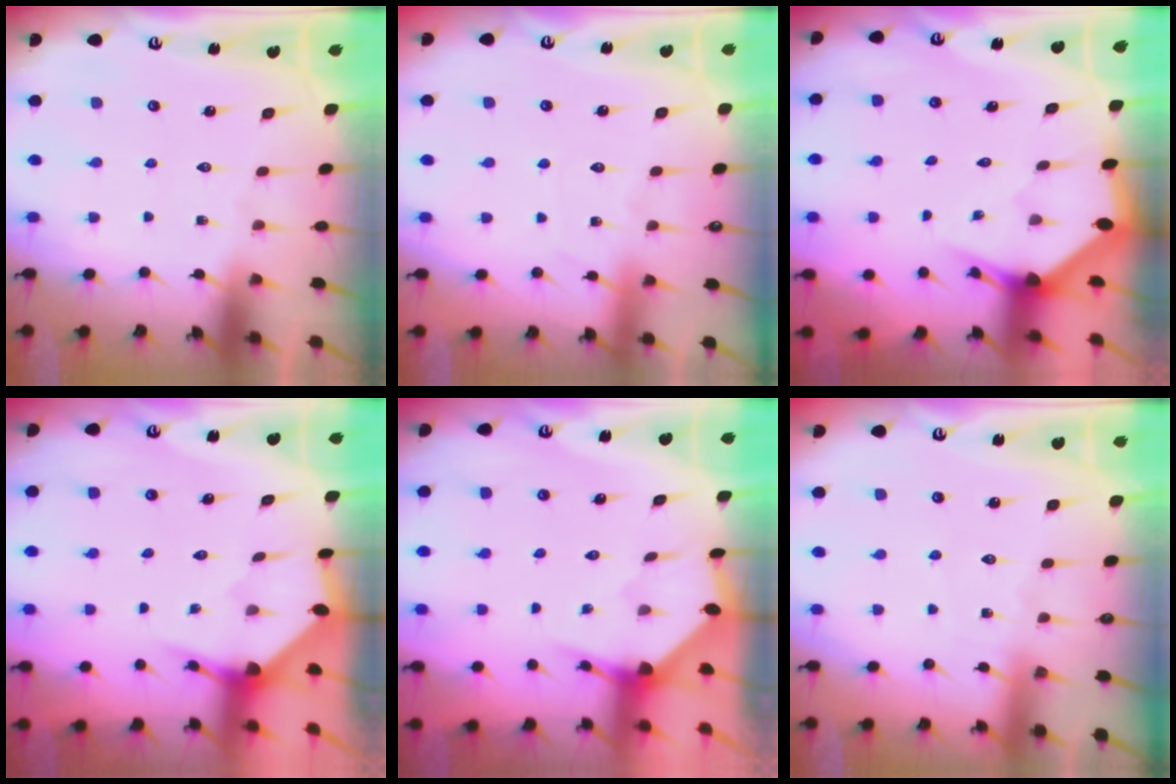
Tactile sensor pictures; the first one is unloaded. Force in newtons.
{"total": 3.7, "press": 3.7, "slide": 0.6}
{"total": 3.0, "press": 3.0, "slide": 0.2}
{"total": 3.1, "press": 3.1, "slide": 0.2}
{"total": 3.2, "press": 3.2, "slide": 0.3}
{"total": 4.2, "press": 4.1, "slide": 0.5}